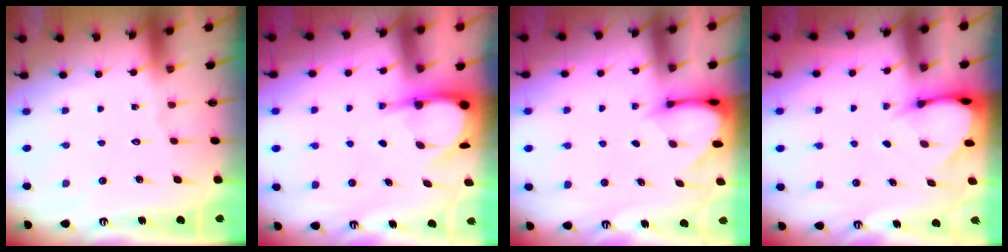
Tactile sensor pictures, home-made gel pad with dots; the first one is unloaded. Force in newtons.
{"total": 6.4, "press": 6.4, "slide": 0.6}
{"total": 3.1, "press": 3.1, "slide": 0.2}
{"total": 3.3, "press": 3.3, "slide": 0.2}